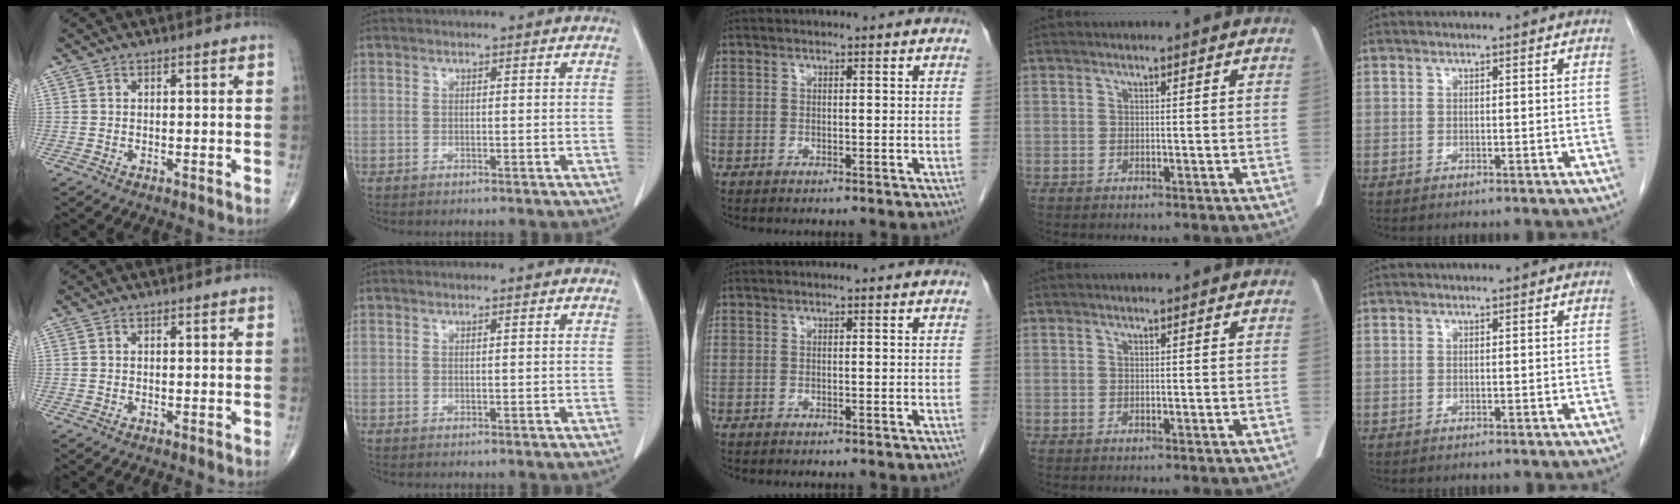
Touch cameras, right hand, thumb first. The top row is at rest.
{}